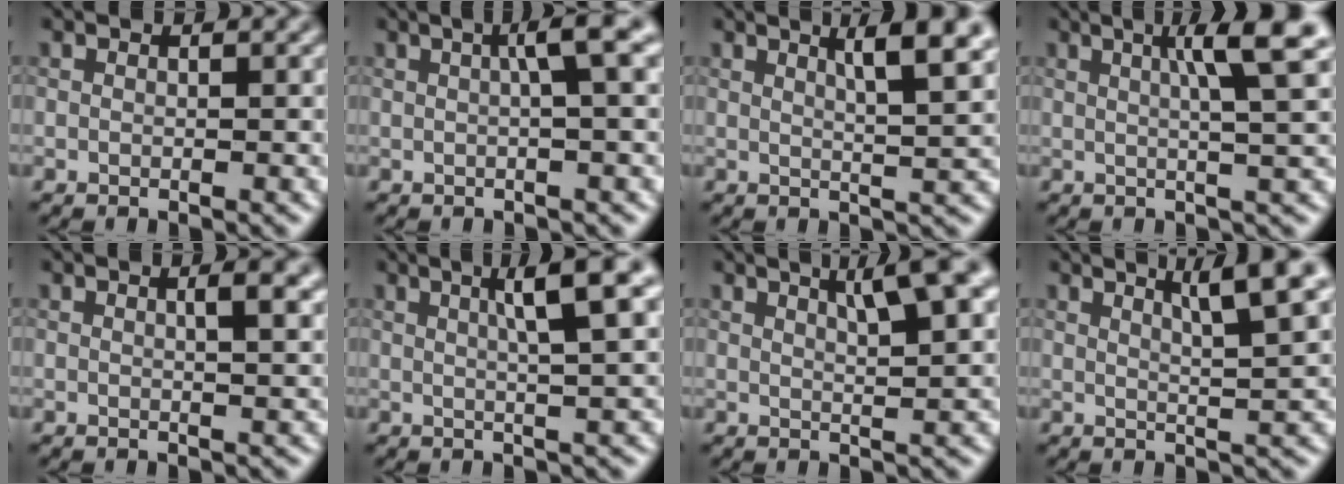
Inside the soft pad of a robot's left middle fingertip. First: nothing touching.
{"total": 3.8, "force": [0.8, 0.5, 3.7], "torque": [-0.049, 0.014, 0.010]}
{"total": 5.5, "force": [2.6, 1.3, 4.6], "torque": [-0.047, 0.011, 0.032]}
{"total": 6.3, "force": [2.0, 1.0, 5.9], "torque": [-0.073, 0.015, 0.028]}
{"total": 3.3, "force": [1.1, 1.1, 3.0], "torque": [-0.025, 0.009, 0.009]}
{"total": 5.9, "force": [2.0, 1.0, 5.4], "torque": [-0.069, 0.016, 0.027]}
{"total": 5.1, "force": [2.8, 0.9, 4.2], "torque": [-0.055, 0.007, 0.043]}
{"total": 5.2, "force": [2.9, 0.7, 4.3], "torque": [-0.056, 0.008, 0.047]}